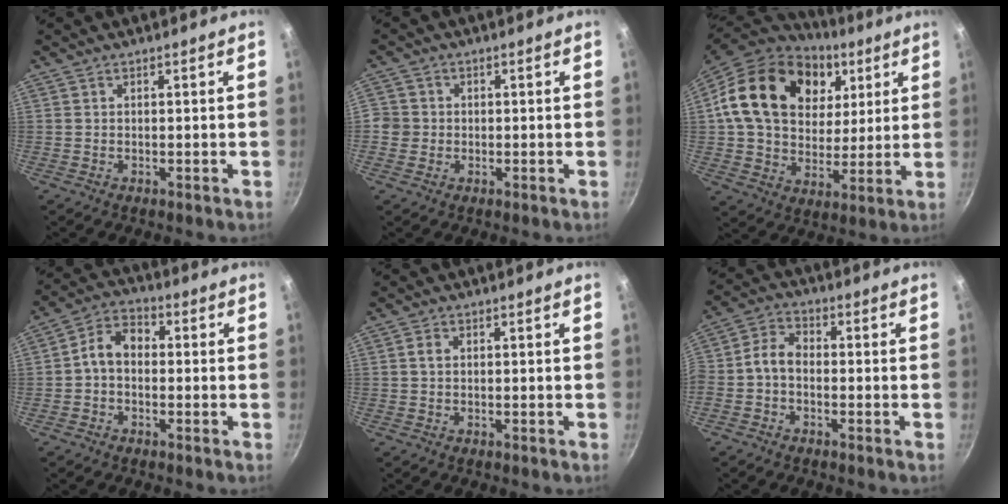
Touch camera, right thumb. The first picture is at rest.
{"total": 3.7, "force": [-0.6, 3.5, 0.8], "torque": [0.005, 0.011, -0.015]}
{"total": 24.8, "force": [8.1, 18.1, 14.9], "torque": [-0.245, -0.006, 0.138]}
{"total": 6.6, "force": [-0.5, 4.8, 4.5], "torque": [-0.067, 0.028, -0.026]}
{"total": 1.4, "force": [0.2, 1.1, 0.9], "torque": [-0.014, 0.005, 0.003]}
{"total": 5.2, "force": [-1.5, 3.4, 3.6], "torque": [-0.073, 0.033, -0.041]}